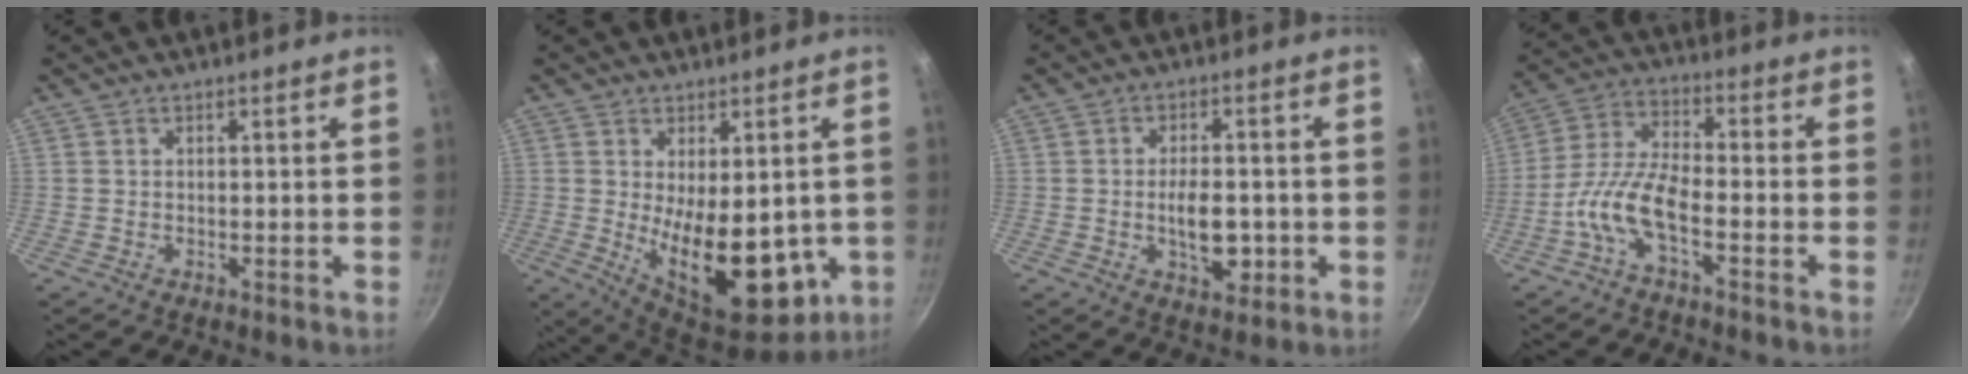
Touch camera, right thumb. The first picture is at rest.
{"total": 18.1, "force": [-2.2, 9.2, 15.5], "torque": [-0.199, -0.034, -0.008]}
{"total": 7.8, "force": [-1.4, 4.1, 6.4], "torque": [-0.081, 0.004, -0.020]}
{"total": 8.9, "force": [-4.1, 3.1, 7.3], "torque": [-0.157, 0.033, -0.093]}